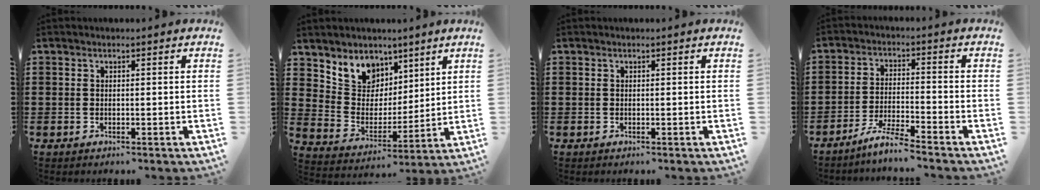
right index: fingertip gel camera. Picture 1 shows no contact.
{"total": 7.7, "force": [5.3, 5.6, 0.5], "torque": [-0.055, -0.038, 0.100]}
{"total": 0.0}
{"total": 5.0, "force": [-4.5, -0.4, 2.1], "torque": [-0.050, -0.007, -0.088]}